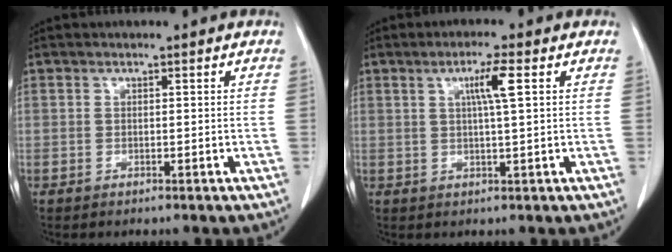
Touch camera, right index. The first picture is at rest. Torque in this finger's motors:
{"motor_torque": [0.34, 0.01, 0.25, 0.06]}